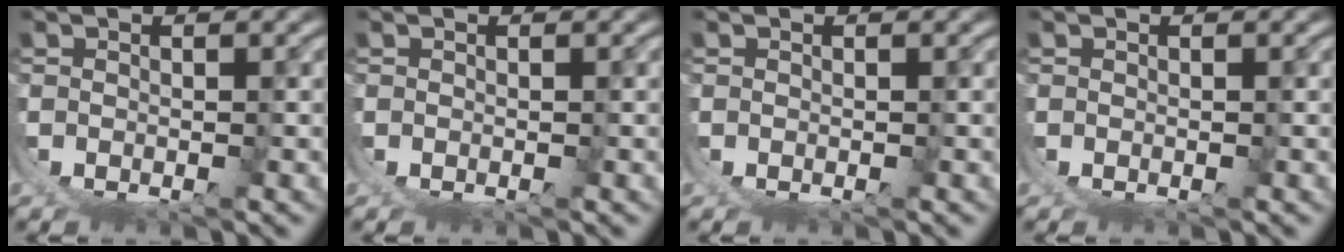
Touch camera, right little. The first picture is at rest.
{"total": 0.0}
{"total": 0.0}
{"total": 0.0}